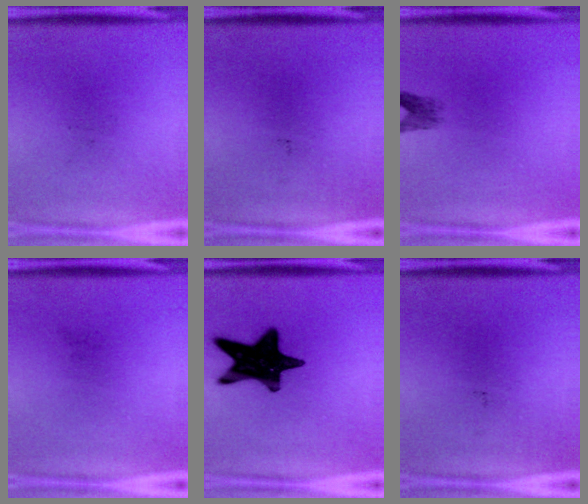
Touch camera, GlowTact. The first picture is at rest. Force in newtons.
{"total": 0.0}
{"total": 2.0}
{"total": 0.0}
{"total": 18.3}
{"total": 0.0}